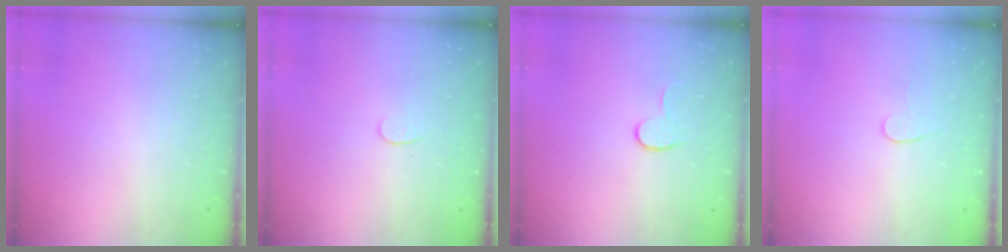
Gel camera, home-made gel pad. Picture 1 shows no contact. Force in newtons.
{"total": 3.8, "press": 3.7, "slide": 0.4}
{"total": 6.3, "press": 6.3, "slide": 0.4}
{"total": 3.8, "press": 3.8, "slide": 0.4}